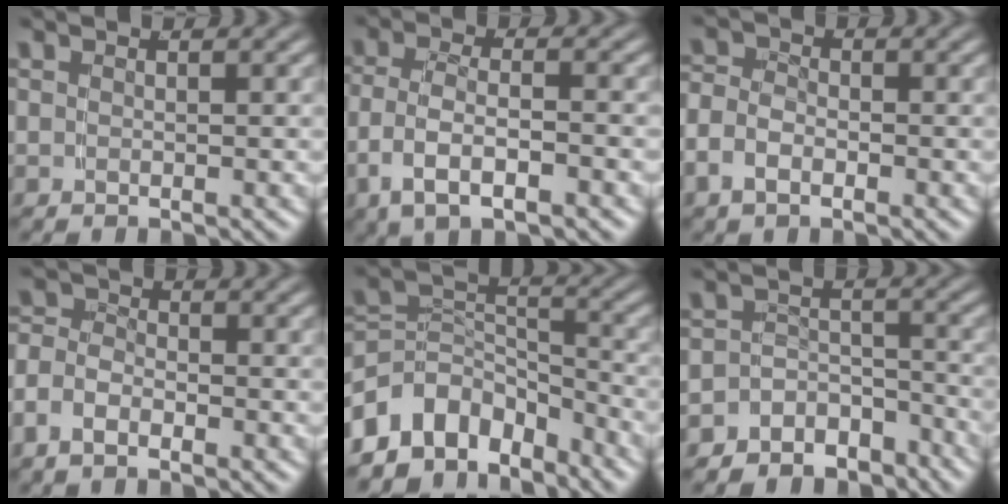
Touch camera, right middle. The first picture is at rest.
{"total": 4.5, "force": [-1.5, 2.4, 3.6], "torque": [-0.078, -0.010, -0.020]}
{"total": 3.2, "force": [-1.2, 2.4, 1.8], "torque": [-0.047, -0.013, -0.020]}
{"total": 3.6, "force": [-1.4, 2.7, 1.9], "torque": [-0.048, -0.015, -0.027]}
{"total": 10.8, "force": [-4.7, 8.0, 5.4], "torque": [-0.109, -0.049, -0.069]}
{"total": 7.1, "force": [-5.6, 4.0, 1.7], "torque": [-0.021, -0.012, -0.098]}